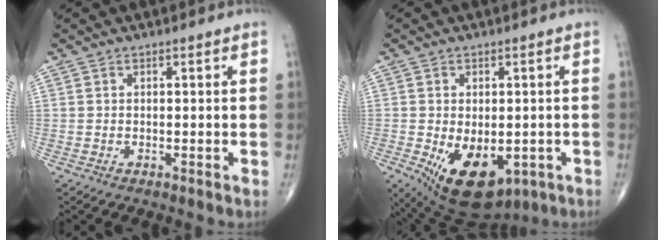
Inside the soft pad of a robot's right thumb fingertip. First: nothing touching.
{"total": 13.2, "force": [-4.2, 7.7, 9.8], "torque": [-0.142, -0.009, -0.043]}